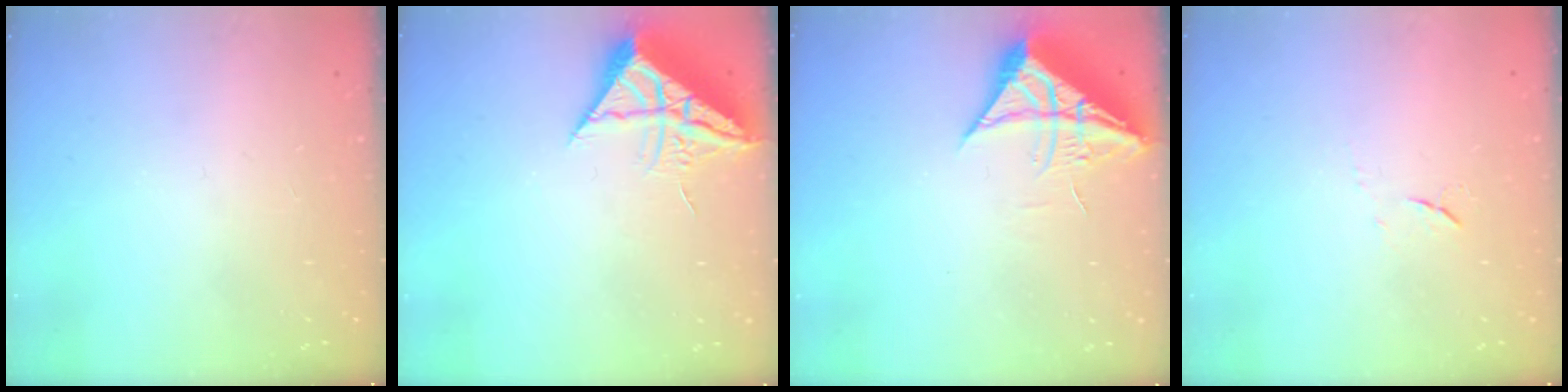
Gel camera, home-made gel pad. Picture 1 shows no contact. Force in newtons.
{"total": 10.4, "press": 10.3, "slide": 1.1}
{"total": 10.0, "press": 9.9, "slide": 1.0}
{"total": 4.6, "press": 4.6, "slide": 0.7}